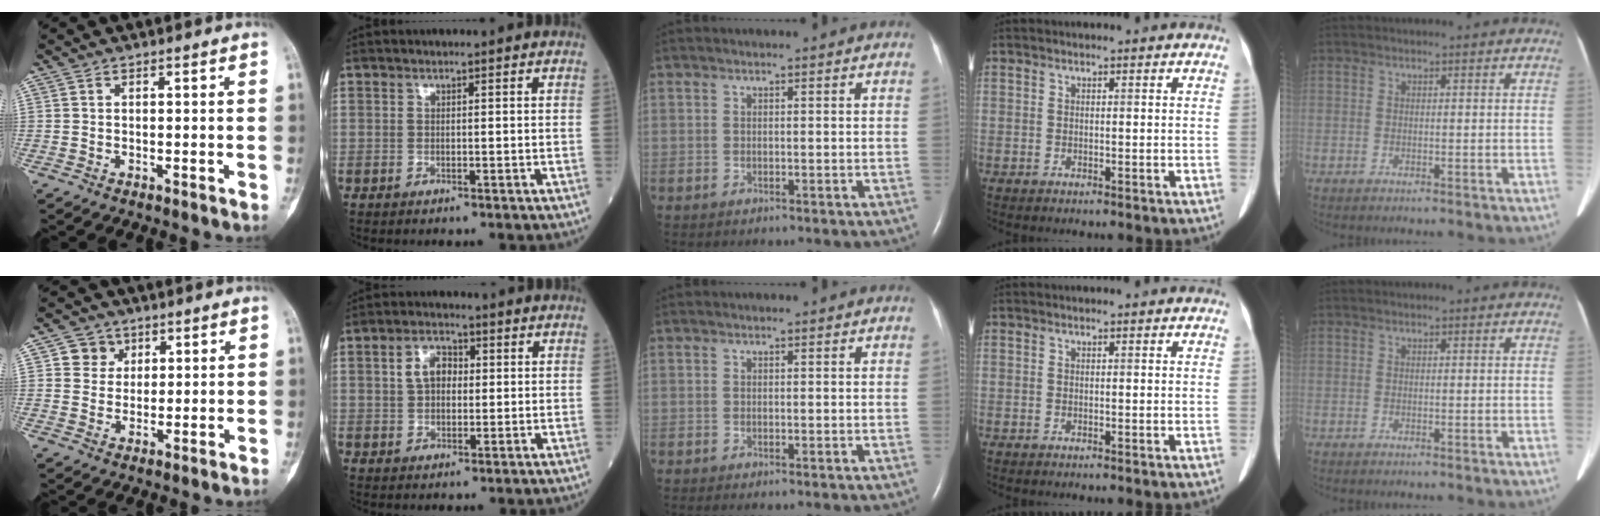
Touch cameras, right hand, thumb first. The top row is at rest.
{"thumb": {"total": 4.7, "force": [1.9, 4.3, 0.7], "torque": [0.014, -0.003, 0.029]}, "index": {"total": 4.6, "force": [0.8, 3.1, 3.3], "torque": [-0.061, 0.015, 0.013]}}